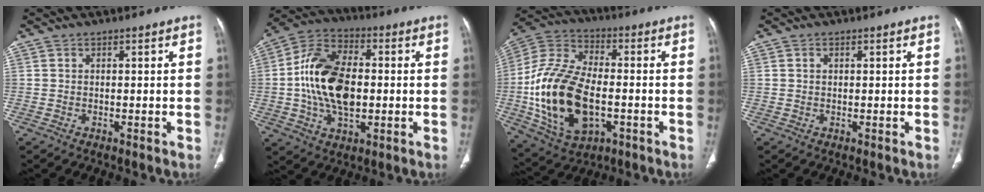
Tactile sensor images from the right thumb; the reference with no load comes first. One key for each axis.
{"total": 17.0, "fx": -0.4, "fy": 10.3, "fz": 13.5, "tx": -0.239, "ty": 0.021, "tz": -0.010}
{"total": 21.1, "fx": -3.6, "fy": 12.2, "fz": 16.9, "tx": -0.332, "ty": 0.015, "tz": -0.057}
{"total": 0.7, "fx": 0.3, "fy": 0.5, "fz": 0.4, "tx": -0.006, "ty": 0.000, "tz": 0.005}